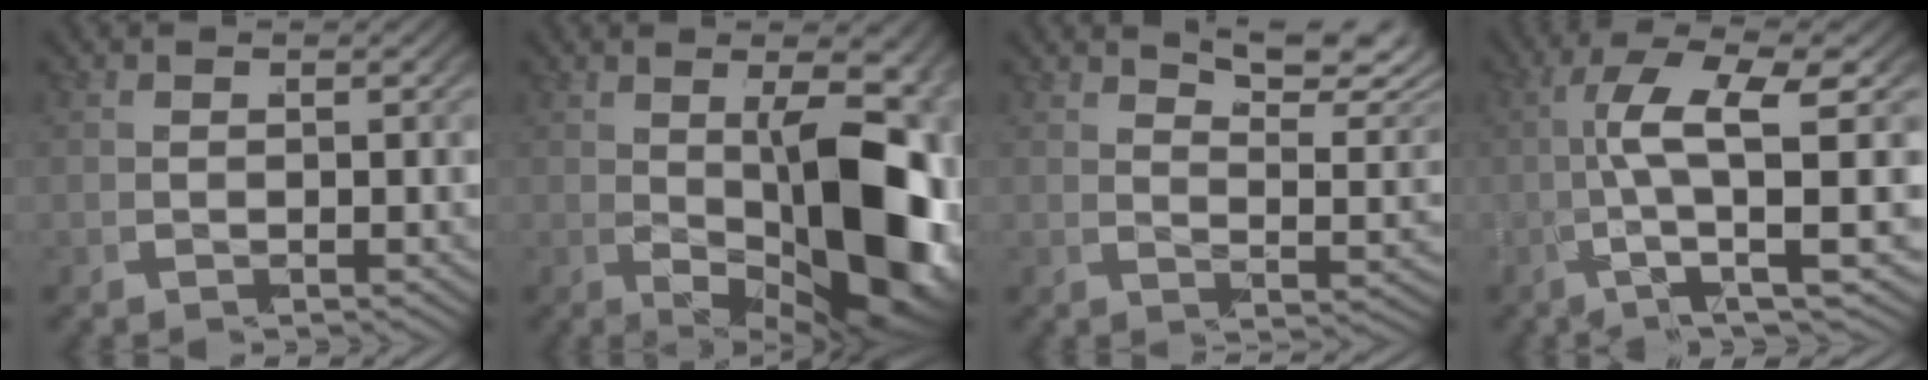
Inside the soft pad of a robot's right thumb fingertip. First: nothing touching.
{"total": 15.0, "force": [-1.9, 7.2, 13.1], "torque": [-0.199, -0.023, -0.014]}
{"total": 6.5, "force": [4.4, 2.5, 4.1], "torque": [-0.037, 0.016, 0.057]}
{"total": 8.6, "force": [-0.6, 2.5, 8.2], "torque": [-0.166, -0.002, -0.016]}